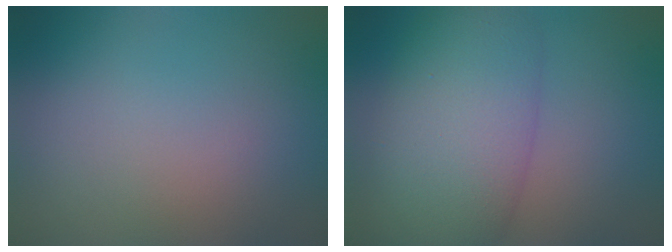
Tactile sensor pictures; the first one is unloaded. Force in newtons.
{"total": 8.7, "press": 8.7, "slide": 0.4}